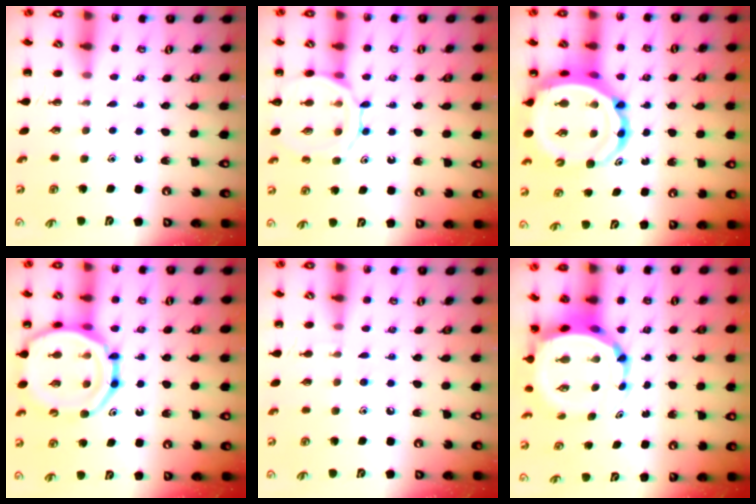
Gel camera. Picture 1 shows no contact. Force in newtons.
{"total": 13.0, "press": 12.9, "slide": 1.5}
{"total": 16.2, "press": 15.5, "slide": 4.5}
{"total": 20.1, "press": 19.8, "slide": 3.7}
{"total": 6.3, "press": 6.0, "slide": 2.0}
{"total": 7.9, "press": 7.5, "slide": 2.5}